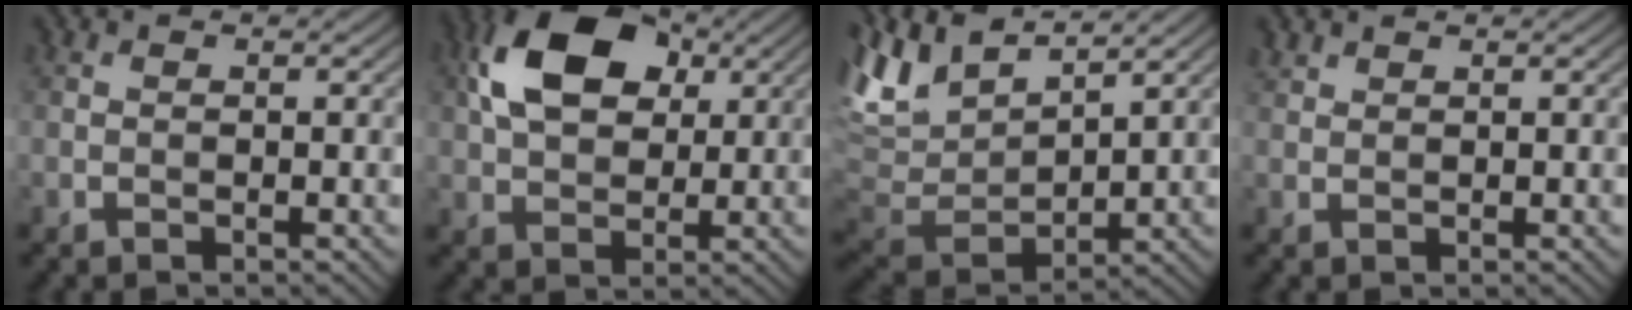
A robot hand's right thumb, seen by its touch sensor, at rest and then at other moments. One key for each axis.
{"total": 11.7, "fx": 3.7, "fy": 7.6, "fz": 8.1, "tx": -0.178, "ty": 0.022, "tz": 0.060}
{"total": 10.4, "fx": 6.8, "fy": 4.0, "fz": 6.7, "tx": -0.173, "ty": 0.014, "tz": 0.132}
{"total": 1.3, "fx": 1.1, "fy": 0.4, "fz": 0.3, "tx": -0.010, "ty": 0.003, "tz": 0.030}